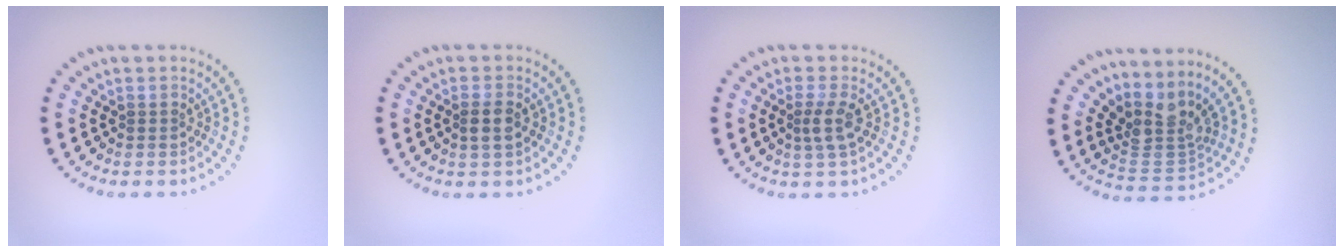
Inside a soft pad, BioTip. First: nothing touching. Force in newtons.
{"total": 1.8, "press": 1.8, "slide": 0.6}
{"total": 2.0, "press": 1.6, "slide": 1.1}
{"total": 3.6, "press": 2.4, "slide": 2.6}